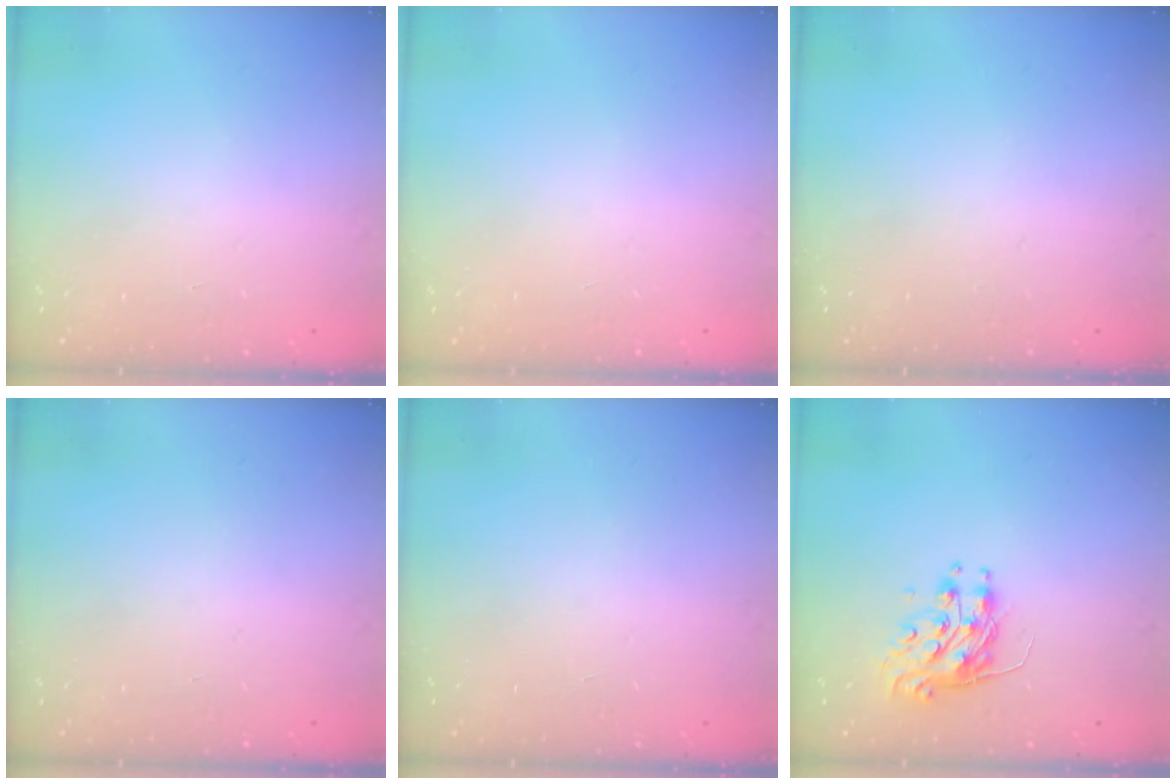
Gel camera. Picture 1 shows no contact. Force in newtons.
{"total": 0.0}
{"total": 0.0}
{"total": 0.0}
{"total": 0.0}
{"total": 9.2, "press": 9.2, "slide": 0.3}